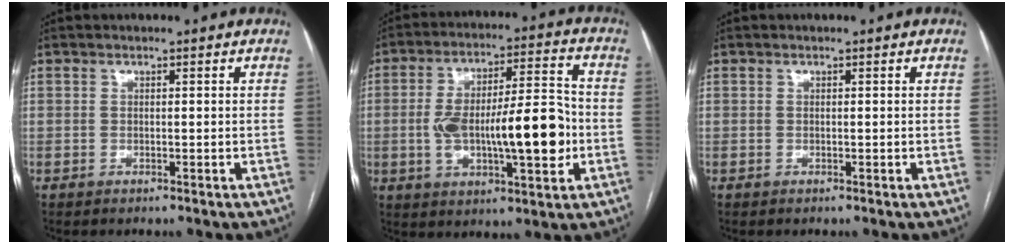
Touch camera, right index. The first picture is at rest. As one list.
[{"total": 16.7, "force": [-2.3, 4.5, 15.9], "torque": [-0.270, 0.021, -0.029]}, {"total": 0.0}]